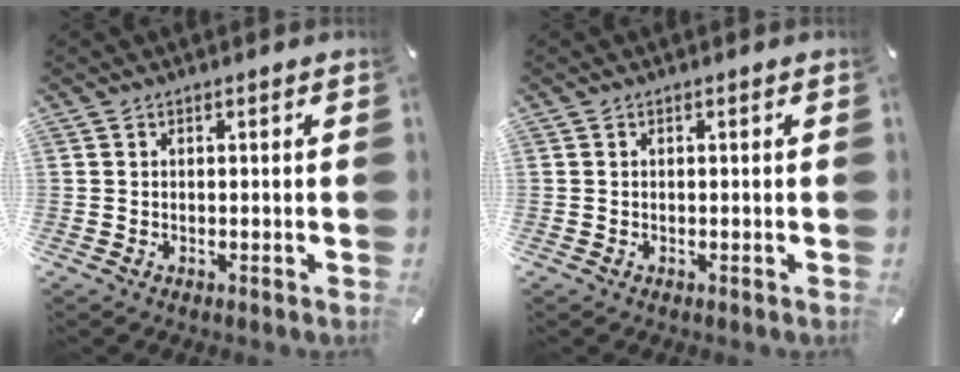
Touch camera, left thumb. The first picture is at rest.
{"total": 0.0}